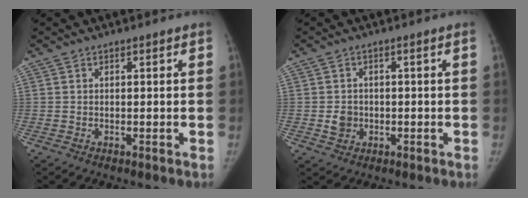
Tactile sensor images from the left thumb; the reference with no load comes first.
{"total": 2.8, "force": [-0.5, 2.5, 1.3], "torque": [-0.008, 0.006, -0.004]}